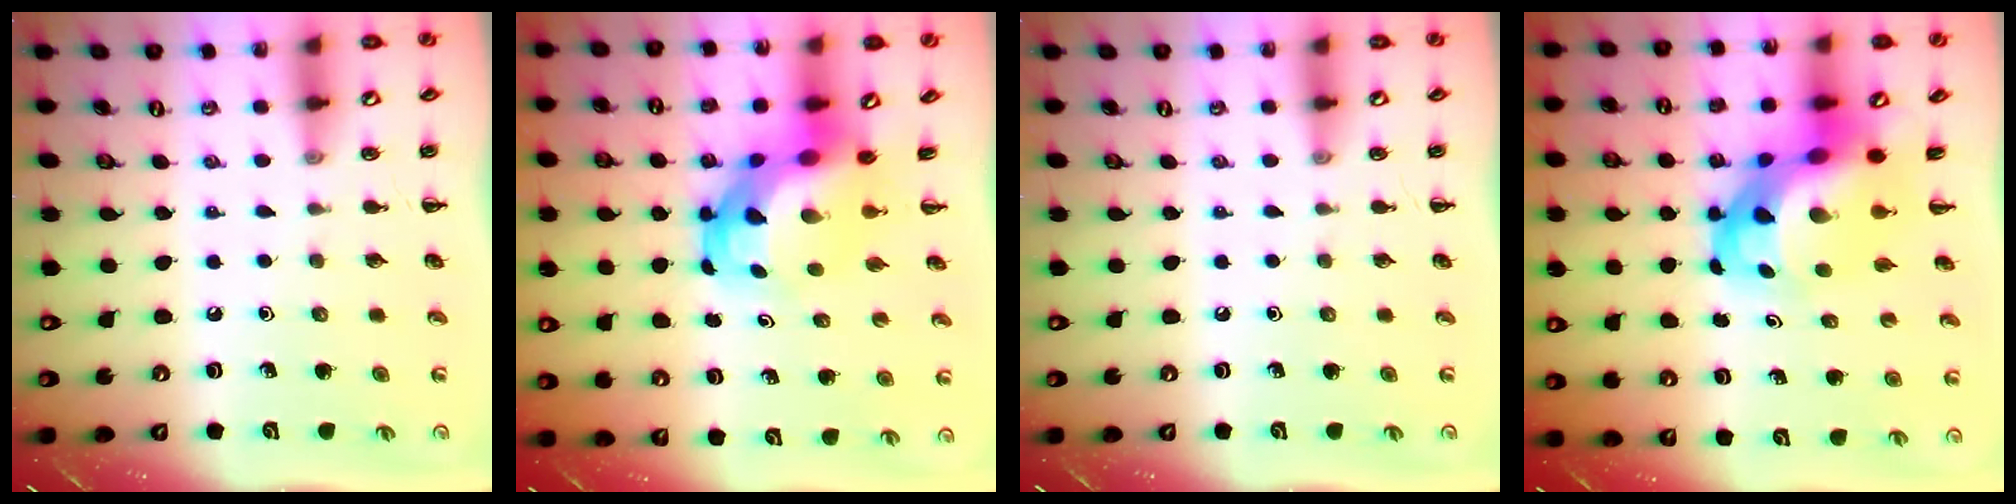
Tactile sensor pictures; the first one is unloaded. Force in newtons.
{"total": 6.9, "press": 6.7, "slide": 1.8}
{"total": 0.0}
{"total": 10.2, "press": 9.8, "slide": 3.0}